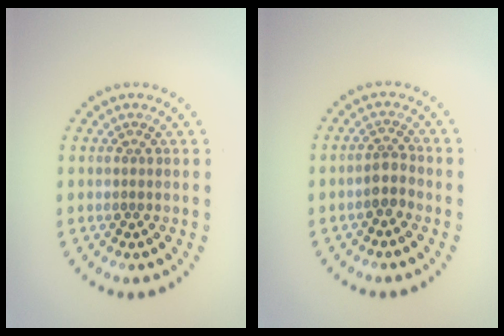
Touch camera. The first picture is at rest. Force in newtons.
{"total": 1.9, "press": 1.6, "slide": 1.0}